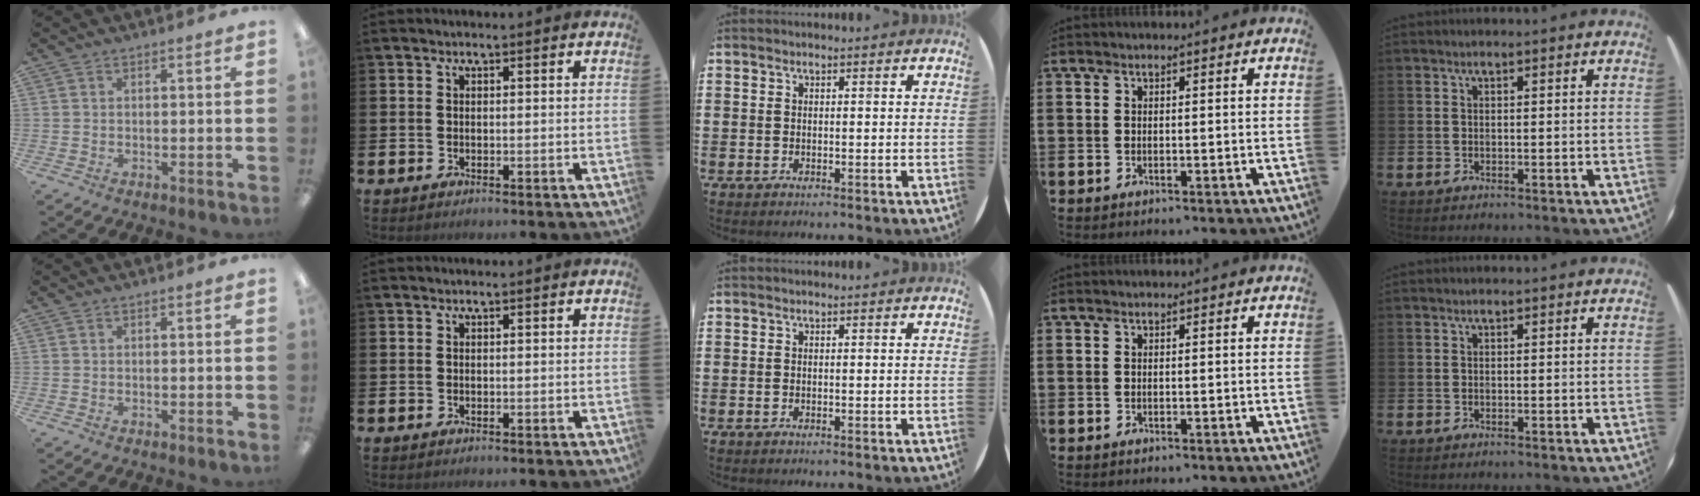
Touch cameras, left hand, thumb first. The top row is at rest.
{}